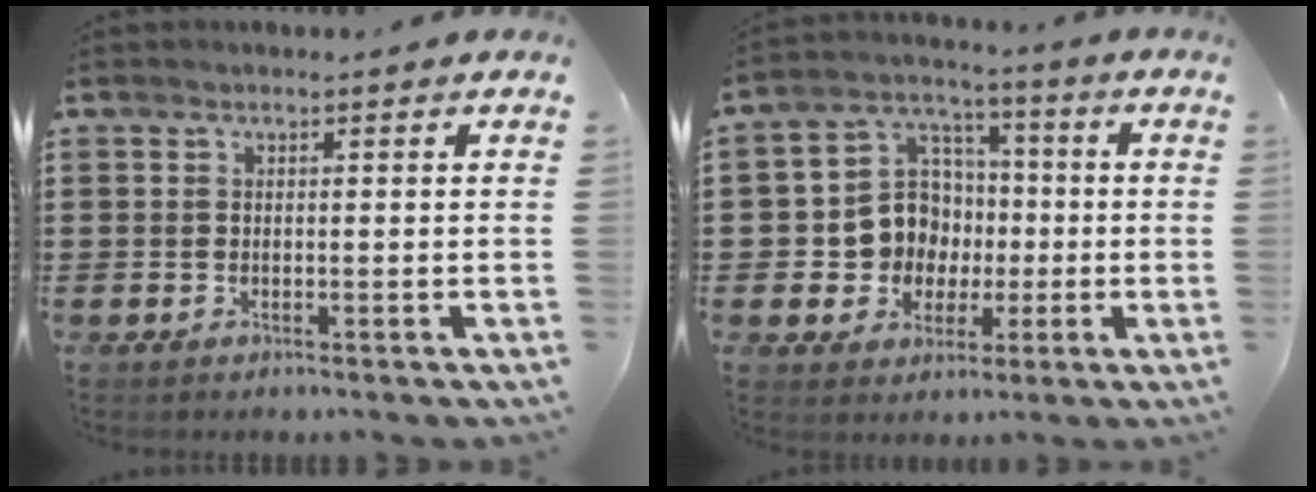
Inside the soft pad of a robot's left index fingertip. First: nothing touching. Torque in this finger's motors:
{"motor_torque": [1.27, 0.87, 0.67, 0.06]}